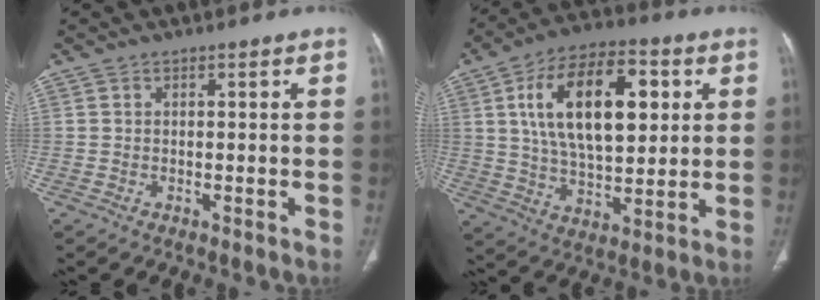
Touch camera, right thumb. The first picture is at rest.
{"total": 20.8, "force": [5.4, 10.8, 17.0], "torque": [-0.262, 0.000, 0.091]}